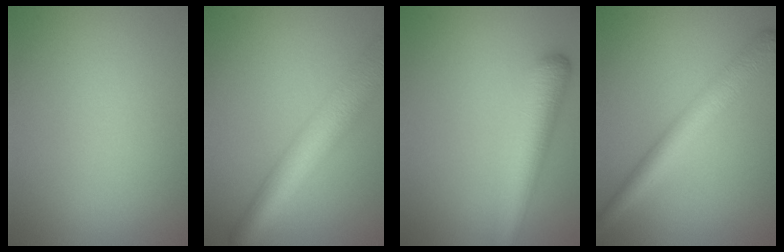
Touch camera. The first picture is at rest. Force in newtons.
{"total": 8.1, "press": 8.1, "slide": 0.4}
{"total": 5.0, "press": 5.0, "slide": 0.2}
{"total": 4.4, "press": 4.4, "slide": 0.1}